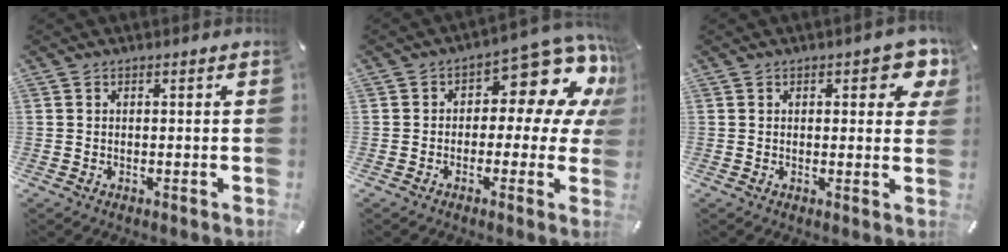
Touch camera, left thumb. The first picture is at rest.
{"total": 12.5, "force": [5.8, 6.5, 8.9], "torque": [-0.108, -0.052, 0.093]}
{"total": 5.6, "force": [2.7, 2.8, 4.0], "torque": [-0.045, -0.009, 0.040]}